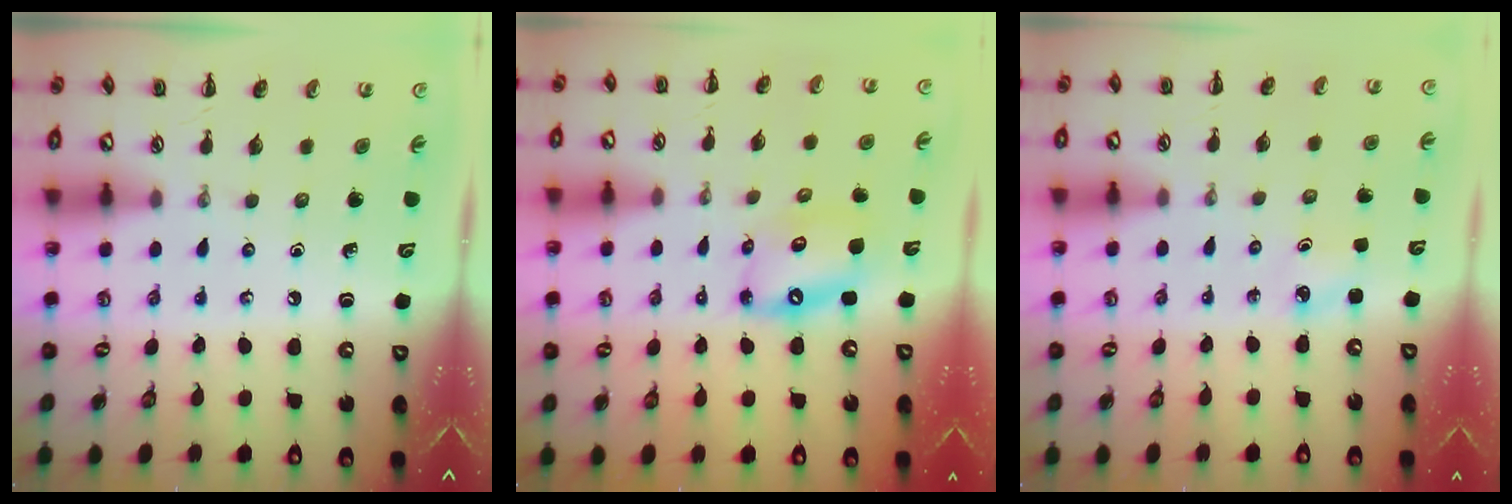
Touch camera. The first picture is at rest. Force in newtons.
{"total": 12.2, "press": 11.6, "slide": 3.5}
{"total": 2.5, "press": 2.4, "slide": 0.8}